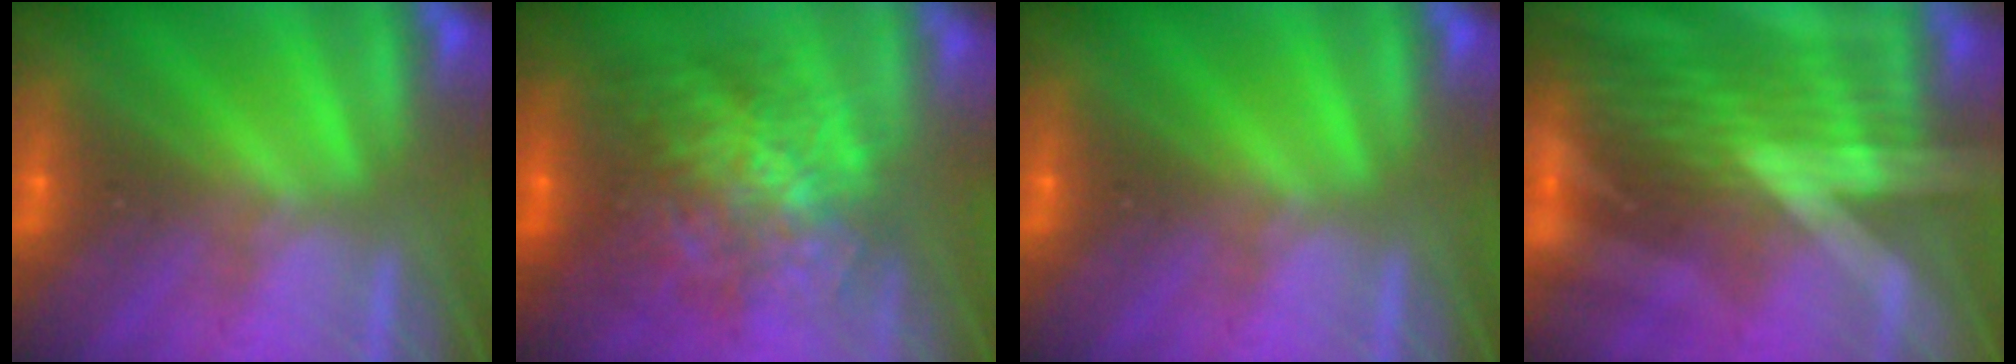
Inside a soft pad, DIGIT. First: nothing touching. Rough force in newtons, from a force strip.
{"total": 7.1}
{"total": 0.0}
{"total": 3.0}